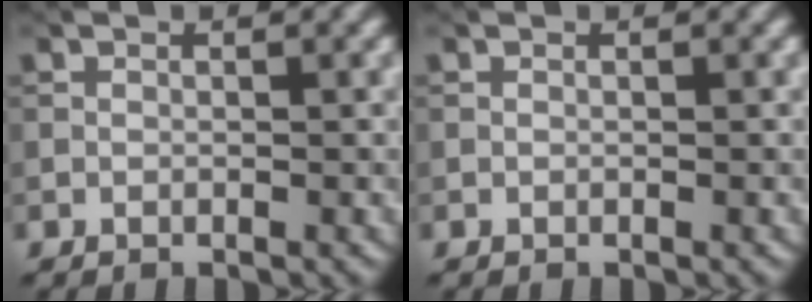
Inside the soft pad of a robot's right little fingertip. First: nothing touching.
{"total": 0.0}